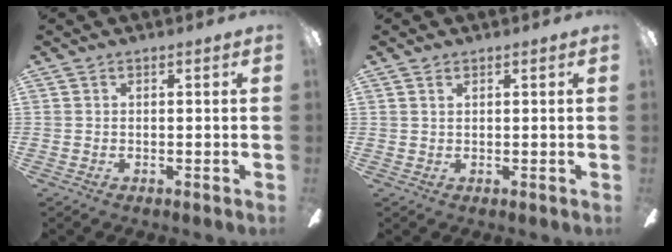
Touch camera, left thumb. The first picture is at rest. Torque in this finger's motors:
{"motor_torque": [0.00, -0.17, -0.19, 0.12, -0.01]}